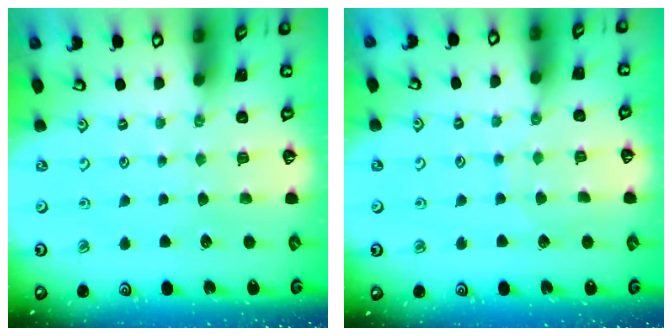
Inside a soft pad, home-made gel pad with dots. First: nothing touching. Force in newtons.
{"total": 5.6, "press": 5.6, "slide": 0.5}